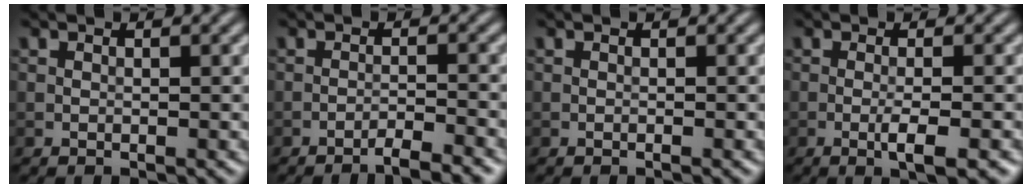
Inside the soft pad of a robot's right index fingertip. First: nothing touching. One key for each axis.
{"total": 2.6, "fx": -2.1, "fy": 0.2, "fz": 1.5, "tx": -0.015, "ty": 0.008, "tz": -0.043}
{"total": 0.0}
{"total": 2.9, "fx": -1.0, "fy": 0.4, "fz": 2.7, "tx": -0.040, "ty": 0.003, "tz": -0.021}